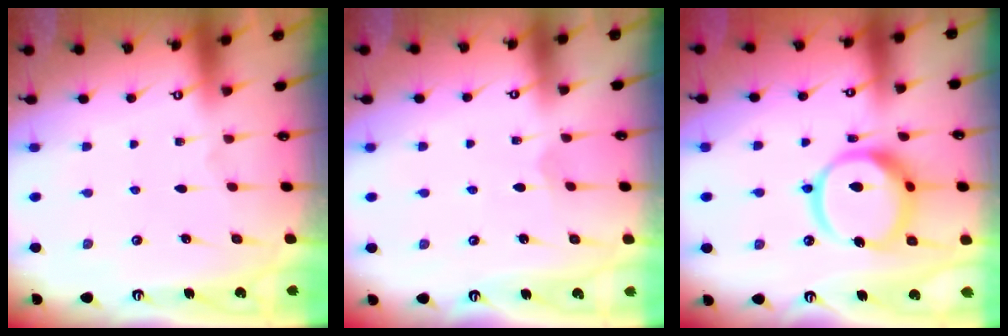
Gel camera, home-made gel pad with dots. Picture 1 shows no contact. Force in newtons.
{"total": 2.6, "press": 2.6, "slide": 0.2}
{"total": 16.7, "press": 16.6, "slide": 1.9}